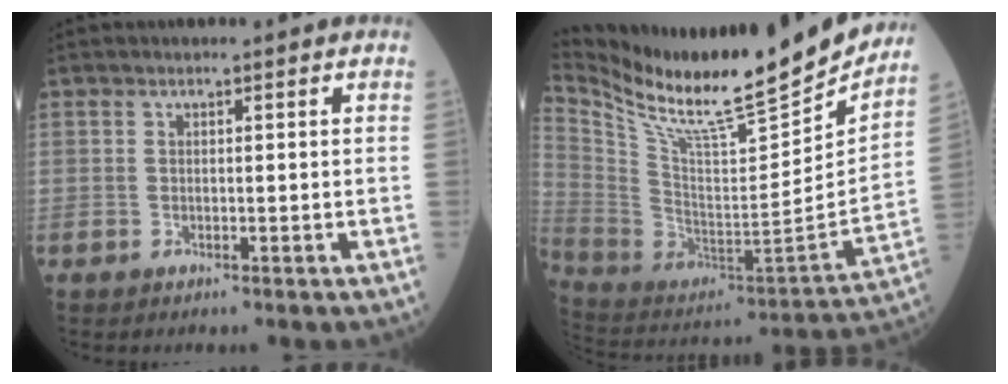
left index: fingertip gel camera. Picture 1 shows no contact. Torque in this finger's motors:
{"motor_torque": [-0.26, -0.63, 0.06, 0.05]}